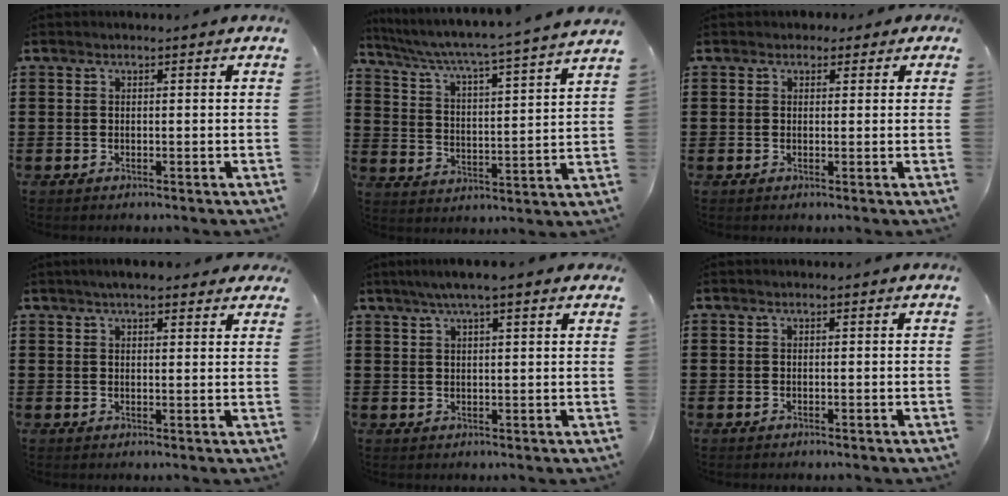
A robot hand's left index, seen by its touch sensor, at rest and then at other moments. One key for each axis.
{"total": 4.3, "fx": 3.7, "fy": -0.8, "fz": 2.0, "tx": -0.060, "ty": -0.042, "tz": 0.050}
{"total": 1.4, "fx": 0.7, "fy": 1.2, "fz": 0.4, "tx": -0.004, "ty": 0.006, "tz": 0.009}
{"total": 3.7, "fx": 3.2, "fy": 0.8, "fz": 1.8, "tx": -0.043, "ty": 0.004, "tz": 0.057}
{"total": 4.3, "fx": 3.1, "fy": 0.3, "fz": 3.0, "tx": -0.065, "ty": 0.000, "tz": 0.054}
{"total": 0.0}